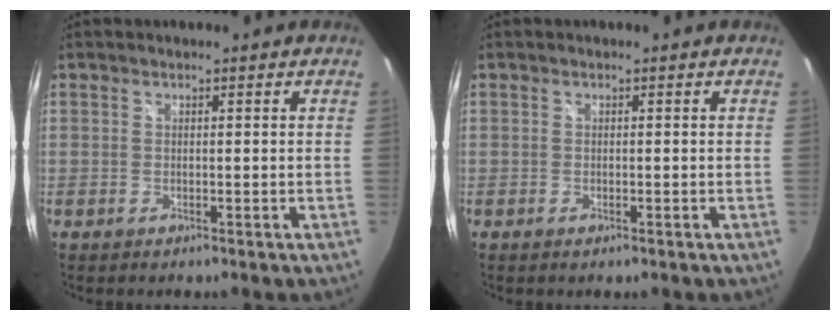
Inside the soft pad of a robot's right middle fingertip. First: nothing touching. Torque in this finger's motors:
{"motor_torque": [-0.54, -0.05, 0.03, -0.01]}